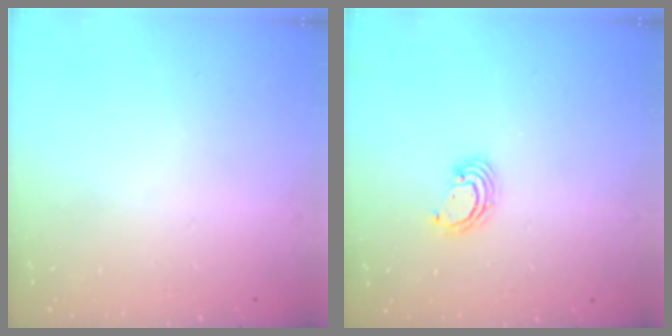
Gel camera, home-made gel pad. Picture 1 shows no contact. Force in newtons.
{"total": 3.2, "press": 3.2, "slide": 0.1}